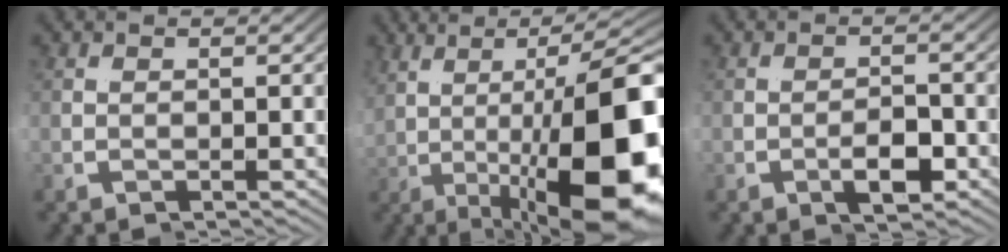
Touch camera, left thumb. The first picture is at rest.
{"total": 14.3, "force": [-1.6, 1.7, 14.1], "torque": [-0.185, 0.020, -0.013]}
{"total": 2.3, "force": [-1.0, 0.5, 2.0], "torque": [-0.036, 0.000, -0.016]}